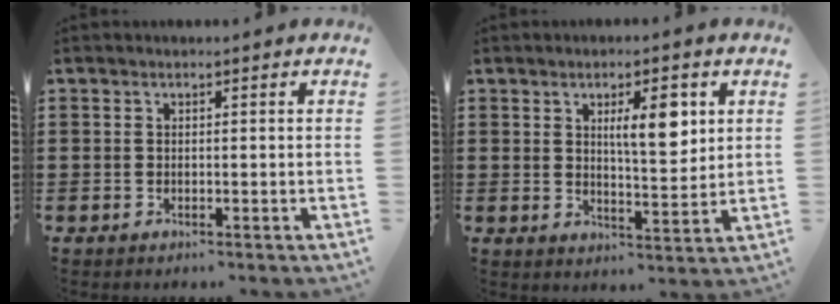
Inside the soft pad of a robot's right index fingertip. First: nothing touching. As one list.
[{"total": 6.7, "force": [2.4, 2.2, 5.8], "torque": [-0.095, -0.002, 0.034]}]